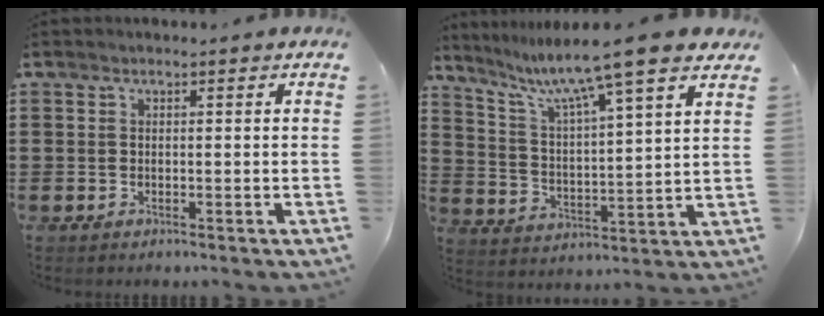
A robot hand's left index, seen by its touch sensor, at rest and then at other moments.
{"total": 9.4, "force": [7.6, -0.6, 5.5], "torque": [-0.126, -0.044, 0.120]}